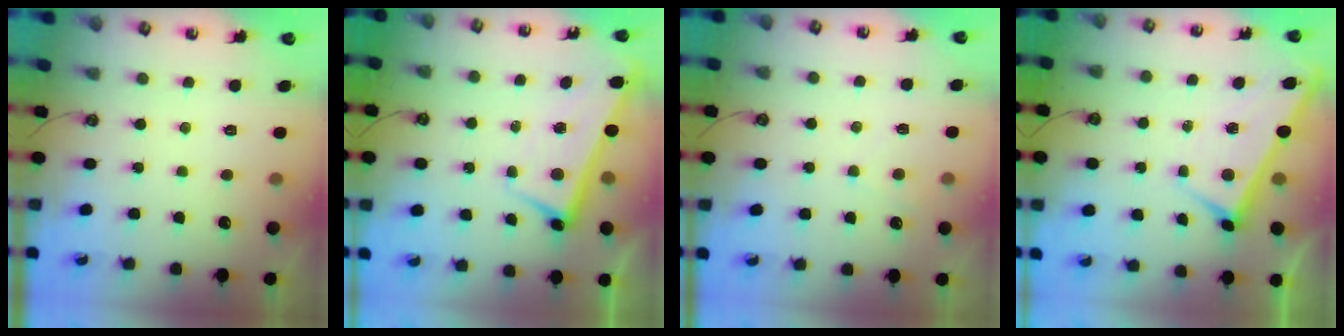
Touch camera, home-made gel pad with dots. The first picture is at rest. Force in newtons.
{"total": 2.6, "press": 2.5, "slide": 0.6}
{"total": 1.6, "press": 1.5, "slide": 0.4}
{"total": 1.7, "press": 1.7, "slide": 0.2}